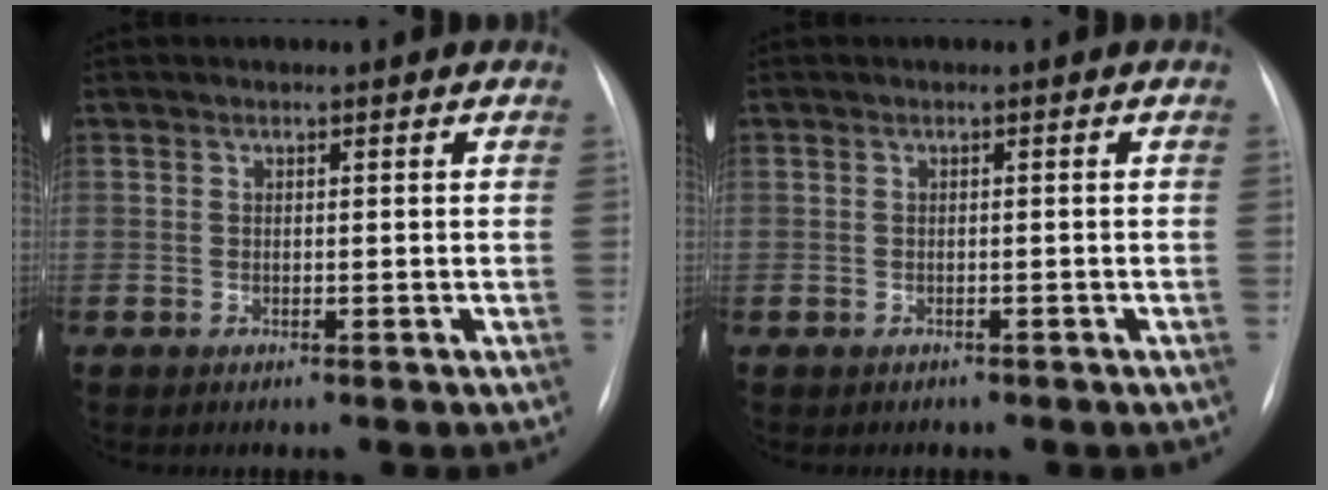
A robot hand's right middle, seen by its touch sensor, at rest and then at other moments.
{"total": 1.6, "force": [-1.3, 0.9, 0.5], "torque": [-0.016, 0.001, -0.009]}